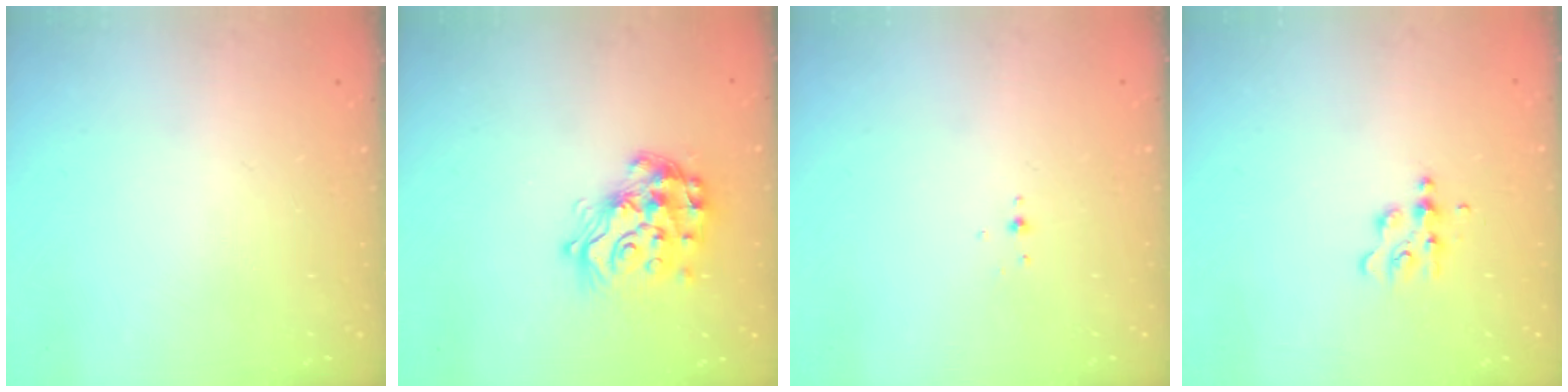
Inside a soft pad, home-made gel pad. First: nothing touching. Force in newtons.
{"total": 17.6, "press": 17.6, "slide": 1.2}
{"total": 3.0, "press": 2.9, "slide": 0.8}
{"total": 4.1, "press": 4.0, "slide": 0.4}